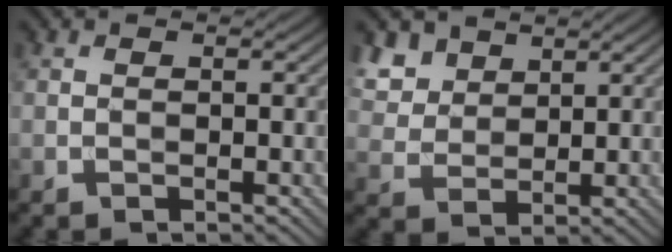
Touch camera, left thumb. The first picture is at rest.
{"total": 5.6, "force": [3.8, 3.3, 2.4], "torque": [-0.072, -0.004, 0.085]}